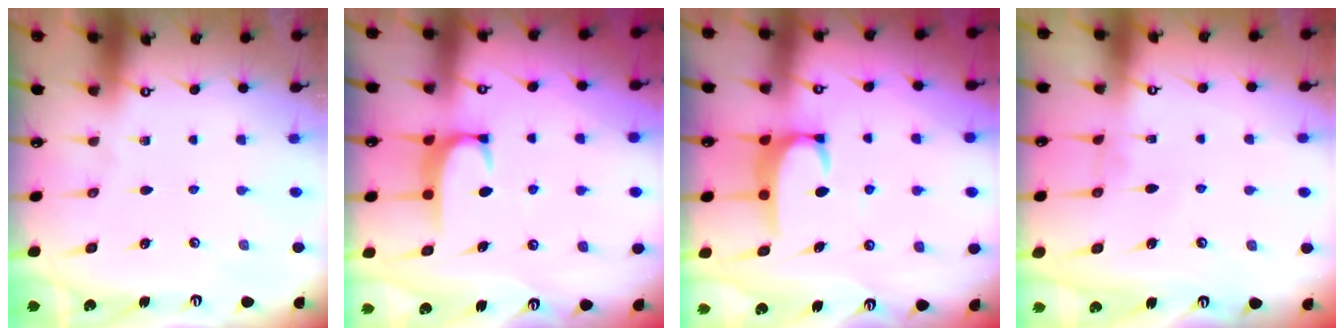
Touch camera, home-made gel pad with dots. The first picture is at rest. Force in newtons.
{"total": 1.8, "press": 1.7, "slide": 0.5}
{"total": 2.7, "press": 2.7, "slide": 0.3}
{"total": 0.0}